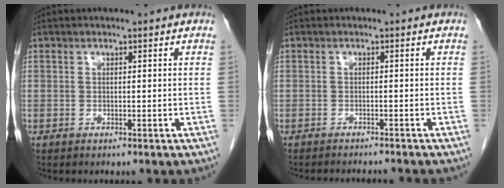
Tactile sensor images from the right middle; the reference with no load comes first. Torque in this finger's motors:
{"motor_torque": [0.17, -0.15, 0.00, 0.00]}